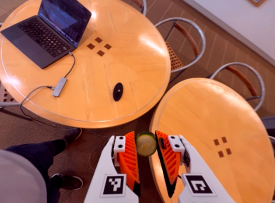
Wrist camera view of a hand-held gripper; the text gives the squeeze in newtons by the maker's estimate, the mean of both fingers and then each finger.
{"total": 7.6, "left": 7.8, "right": 7.5}